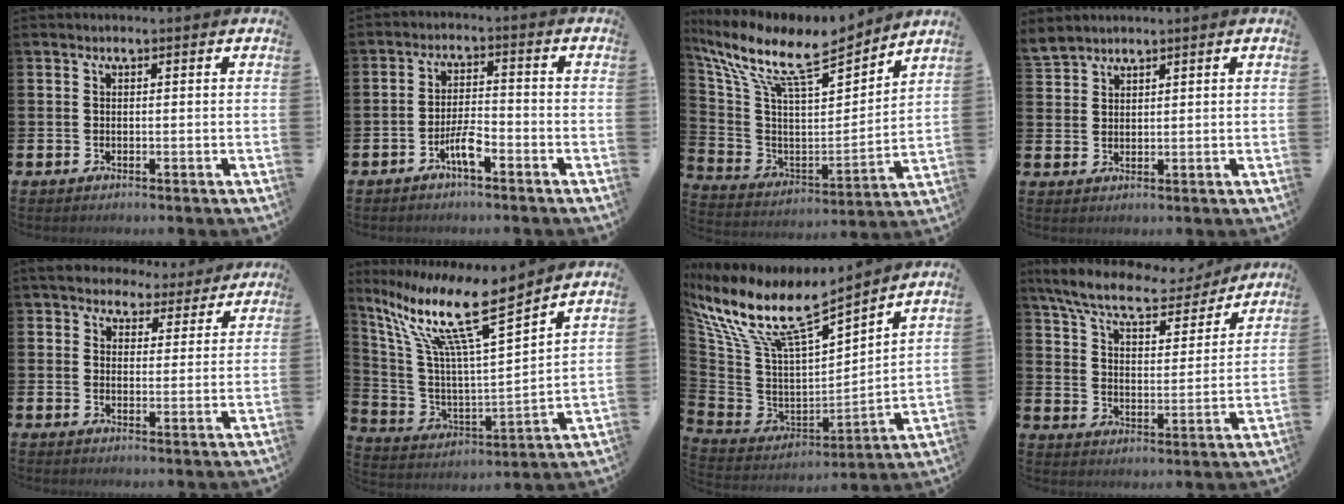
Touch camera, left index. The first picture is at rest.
{"total": 3.8, "force": [-2.3, 0.8, 2.9], "torque": [-0.058, 0.006, -0.045]}
{"total": 11.8, "force": [9.6, 3.0, 6.1], "torque": [-0.158, -0.066, 0.163]}
{"total": 2.9, "force": [2.8, 0.3, -0.2], "torque": [0.001, -0.012, 0.054]}
{"total": 5.4, "force": [4.8, 2.4, 1.0], "torque": [-0.037, -0.021, 0.085]}
{"total": 14.3, "force": [10.0, 2.2, 10.0], "torque": [-0.233, -0.056, 0.161]}
{"total": 11.2, "force": [9.0, 2.5, 6.2], "torque": [-0.155, -0.072, 0.155]}
{"total": 8.8, "force": [7.9, 1.8, 3.6], "torque": [-0.095, -0.050, 0.133]}